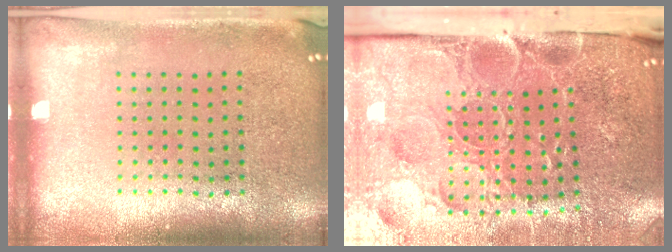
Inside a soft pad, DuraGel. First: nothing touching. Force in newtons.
{"total": 5.2, "press": 4.1, "slide": 3.1}